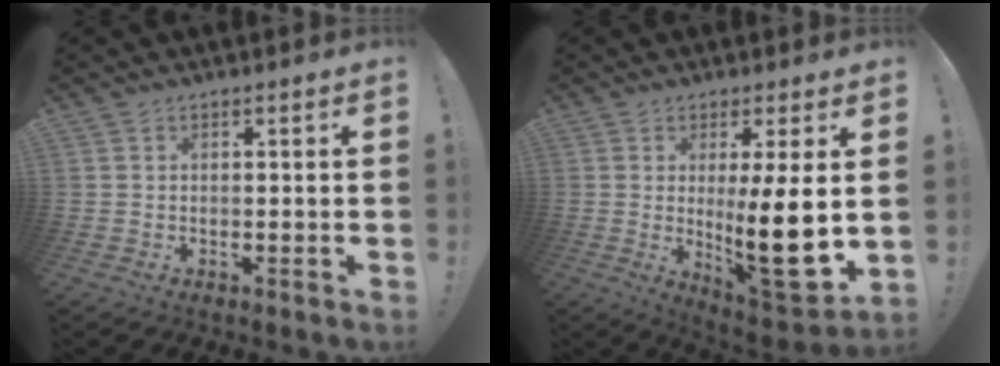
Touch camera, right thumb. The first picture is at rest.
{"total": 15.3, "force": [0.7, 2.9, 15.0], "torque": [-0.218, -0.030, 0.014]}